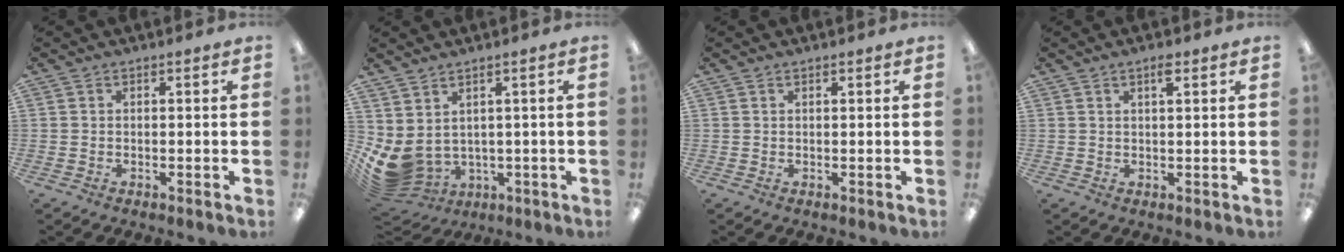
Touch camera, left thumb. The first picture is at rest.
{"total": 6.2, "force": [0.3, 4.6, 4.1], "torque": [-0.117, -0.026, 0.011]}
{"total": 0.5, "force": [0.4, 0.2, 0.3], "torque": [-0.006, 0.003, 0.007]}
{"total": 2.4, "force": [1.6, 0.6, 1.7], "torque": [-0.030, -0.001, 0.026]}